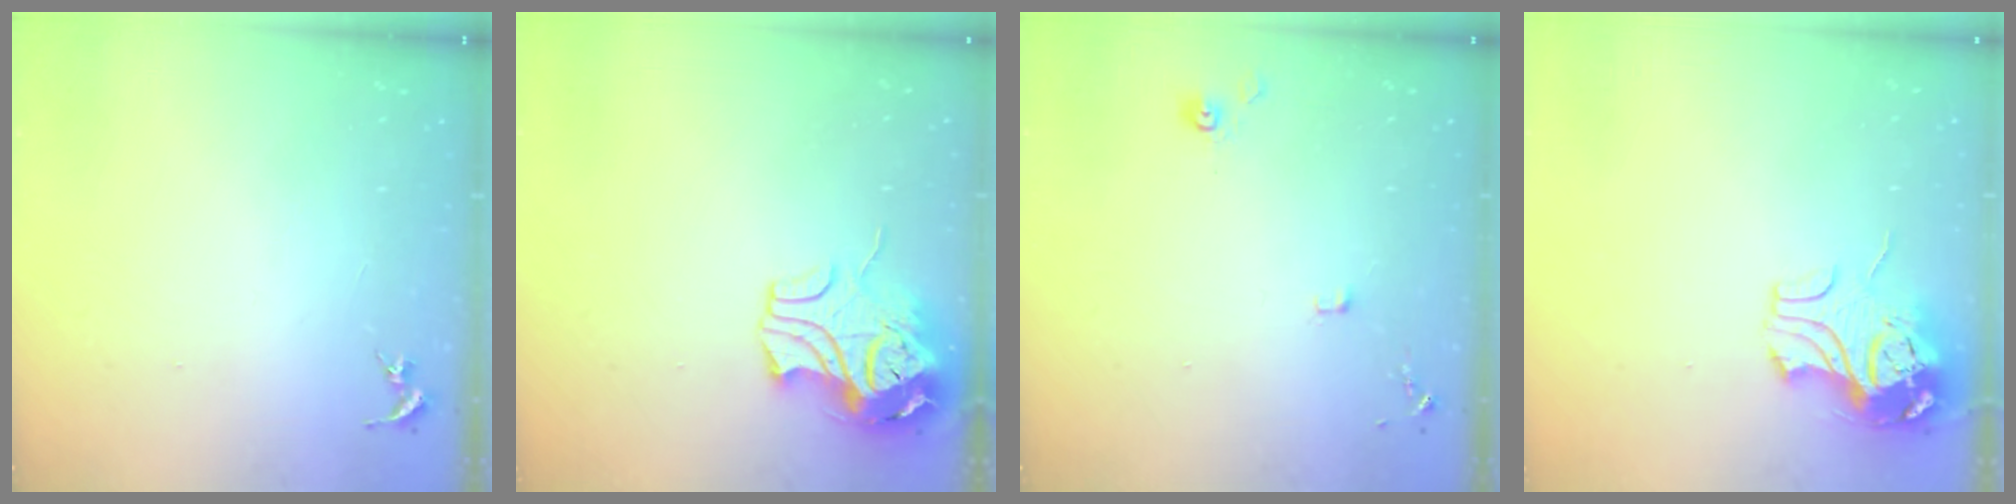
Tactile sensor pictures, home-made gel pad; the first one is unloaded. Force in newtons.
{"total": 10.8, "press": 10.6, "slide": 1.6}
{"total": 6.5, "press": 6.4, "slide": 0.6}
{"total": 9.8, "press": 9.7, "slide": 1.4}